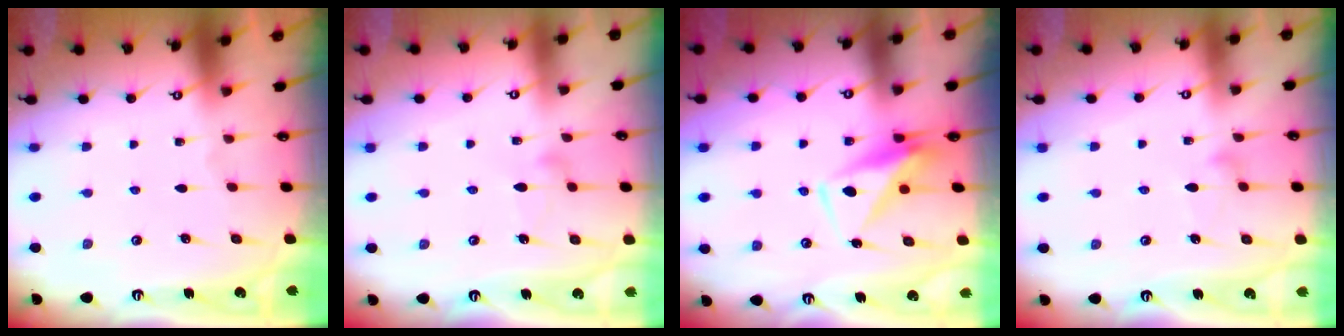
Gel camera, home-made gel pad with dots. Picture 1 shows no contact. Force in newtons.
{"total": 7.2, "press": 7.2, "slide": 0.4}
{"total": 7.2, "press": 7.2, "slide": 0.9}
{"total": 7.8, "press": 7.8, "slide": 0.5}